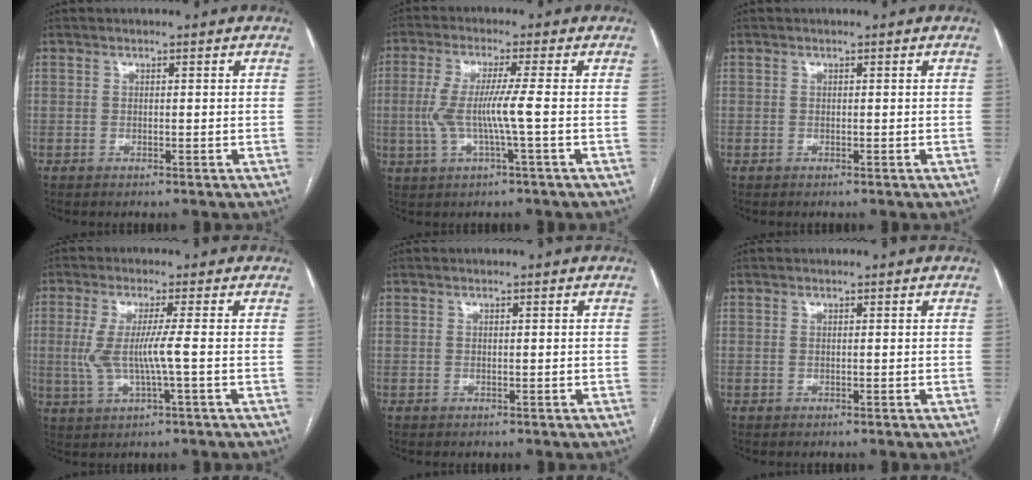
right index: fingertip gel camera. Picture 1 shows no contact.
{"total": 6.7, "force": [-0.8, -0.5, 6.6], "torque": [-0.144, 0.004, -0.015]}
{"total": 0.0}
{"total": 6.2, "force": [-0.3, -0.2, 6.2], "torque": [-0.136, -0.001, -0.005]}
{"total": 0.0}
{"total": 0.0}